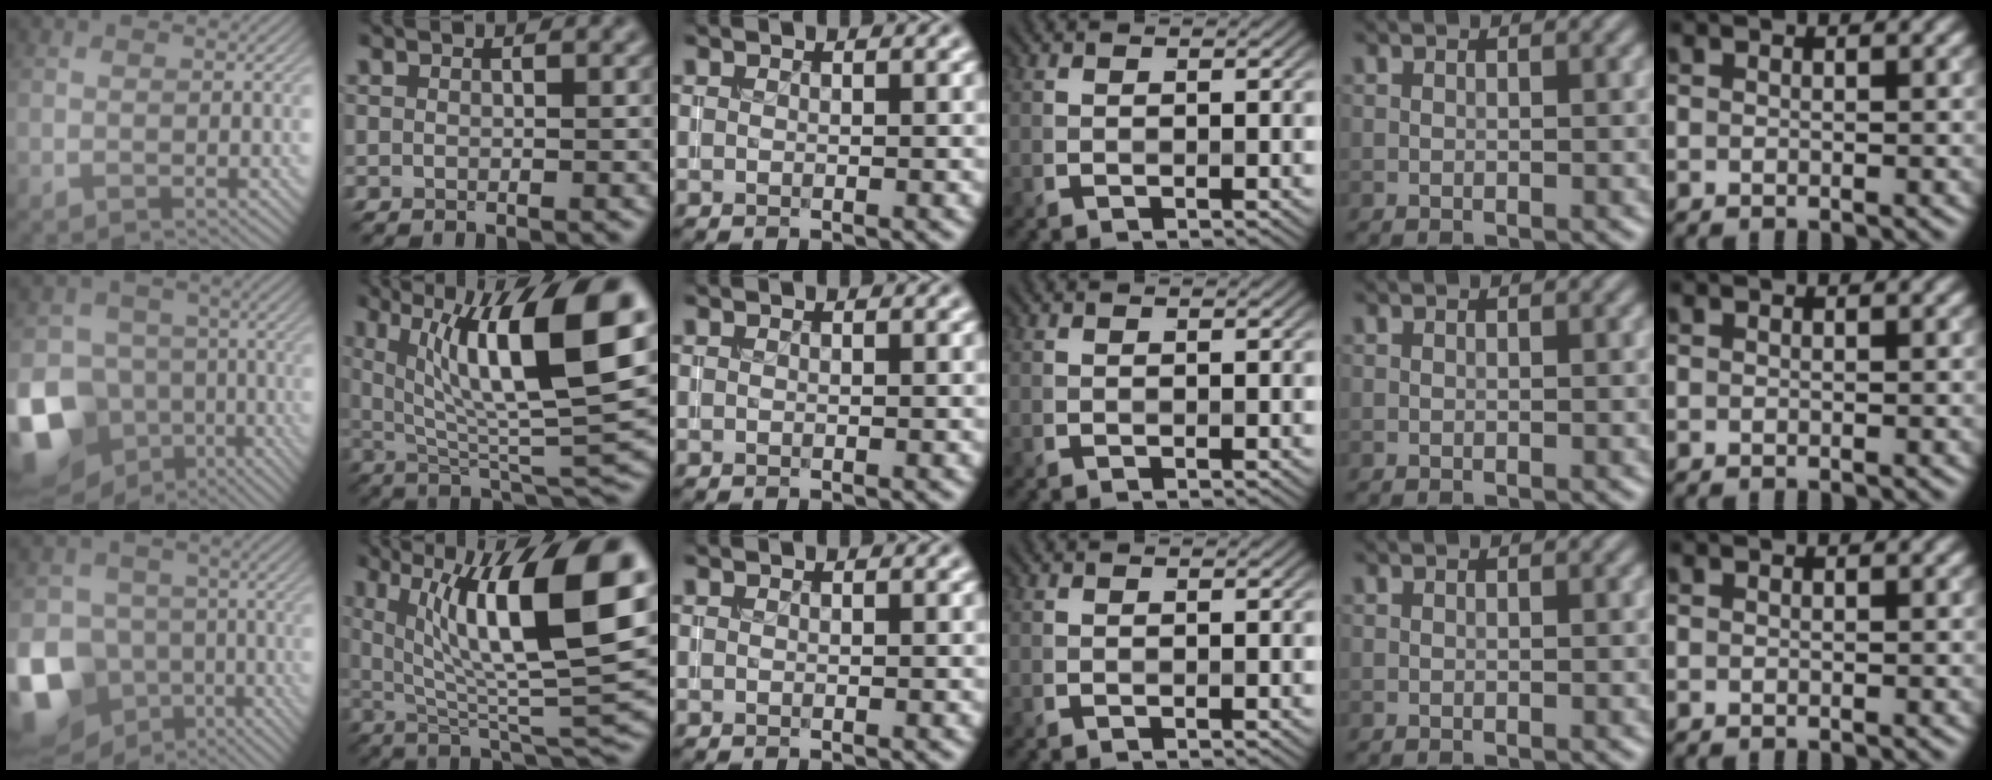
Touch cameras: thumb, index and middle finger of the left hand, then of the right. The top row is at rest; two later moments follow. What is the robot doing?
{"motion": "insert", "object": "coin"}